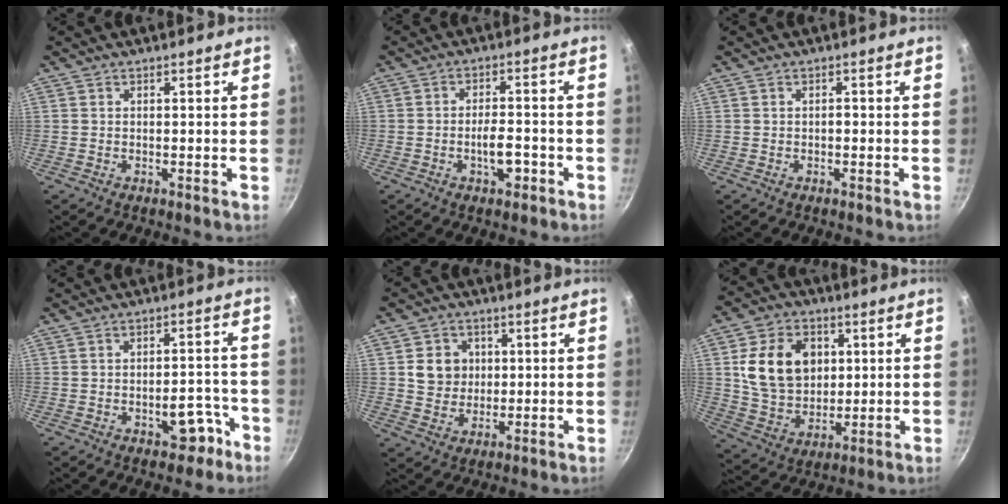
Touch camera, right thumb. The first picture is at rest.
{"total": 5.0, "force": [-2.0, 2.4, 3.8], "torque": [-0.051, 0.019, -0.031]}
{"total": 0.7, "force": [-0.2, 0.4, 0.5], "torque": [-0.005, 0.002, -0.006]}
{"total": 6.6, "force": [-3.7, 3.7, 4.0], "torque": [-0.028, 0.045, -0.046]}
{"total": 7.2, "force": [1.2, 6.6, 2.7], "torque": [-0.010, 0.000, 0.021]}
{"total": 15.6, "force": [3.5, 11.8, 9.6], "torque": [-0.135, -0.005, 0.069]}